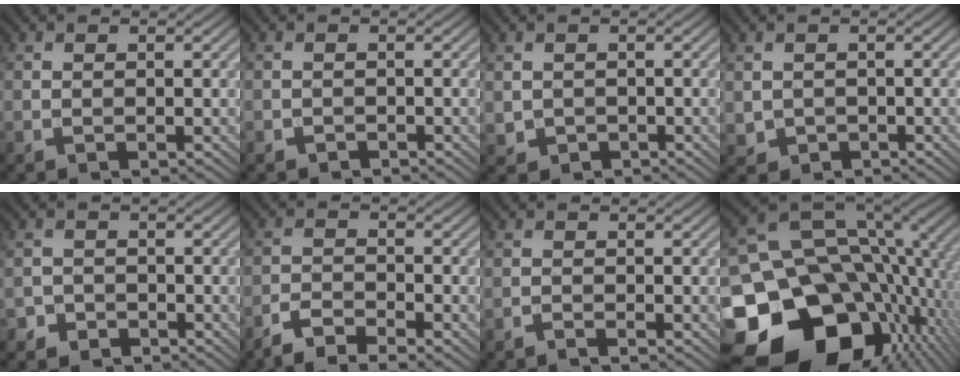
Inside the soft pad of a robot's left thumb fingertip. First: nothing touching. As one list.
[{"total": 0.8, "force": [-0.7, 0.2, -0.4], "torque": [0.007, -0.001, -0.012]}, {"total": 1.2, "force": [0.0, 1.2, 0.1], "torque": [-0.013, -0.005, 0.005]}, {"total": 1.4, "force": [0.0, 1.4, 0.1], "torque": [-0.016, -0.006, 0.005]}, {"total": 1.7, "force": [-1.4, 1.0, -0.3], "torque": [0.010, 0.004, -0.030]}, {"total": 4.7, "force": [-4.0, 0.8, 2.3], "torque": [-0.050, -0.003, -0.082]}, {"total": 1.0, "force": [-0.9, -0.2, 0.2], "torque": [-0.007, 0.003, -0.022]}, {"total": 19.8, "force": [-6.2, 15.0, 11.3], "torque": [-0.234, -0.025, -0.084]}]